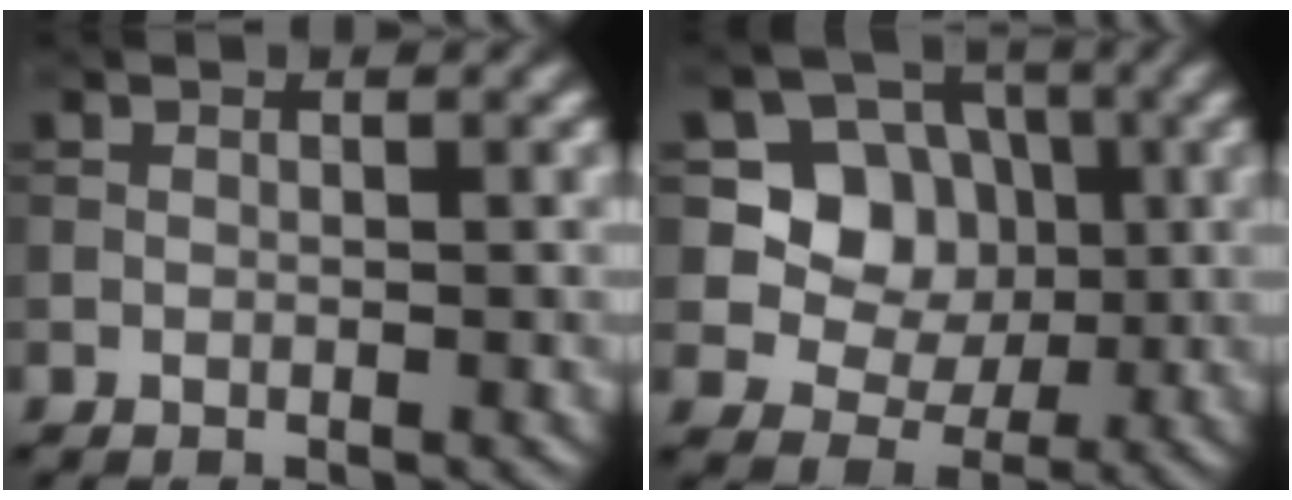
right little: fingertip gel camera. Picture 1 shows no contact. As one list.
[{"total": 5.5, "force": [0.4, 4.9, 2.3], "torque": [-0.030, 0.000, -0.009]}]